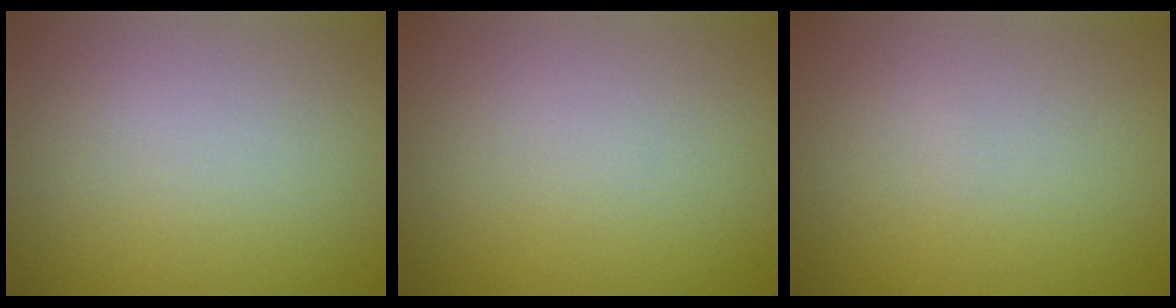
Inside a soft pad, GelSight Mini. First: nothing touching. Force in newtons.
{"total": 0.0}
{"total": 0.0}